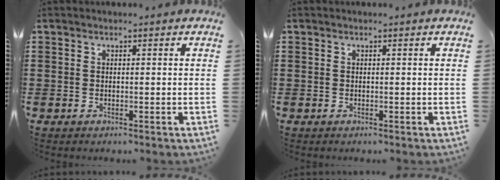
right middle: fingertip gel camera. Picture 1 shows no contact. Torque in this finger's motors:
{"motor_torque": [-2.14, 0.00, 0.29, -0.01]}